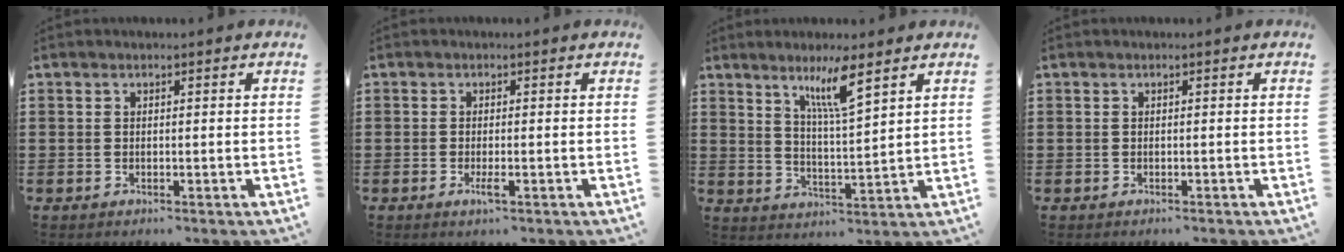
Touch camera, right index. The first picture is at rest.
{"total": 1.8, "force": [-0.8, 0.2, 1.6], "torque": [-0.034, -0.005, -0.015]}
{"total": 6.6, "force": [4.3, 0.5, 4.9], "torque": [-0.093, -0.006, 0.070]}
{"total": 0.0}